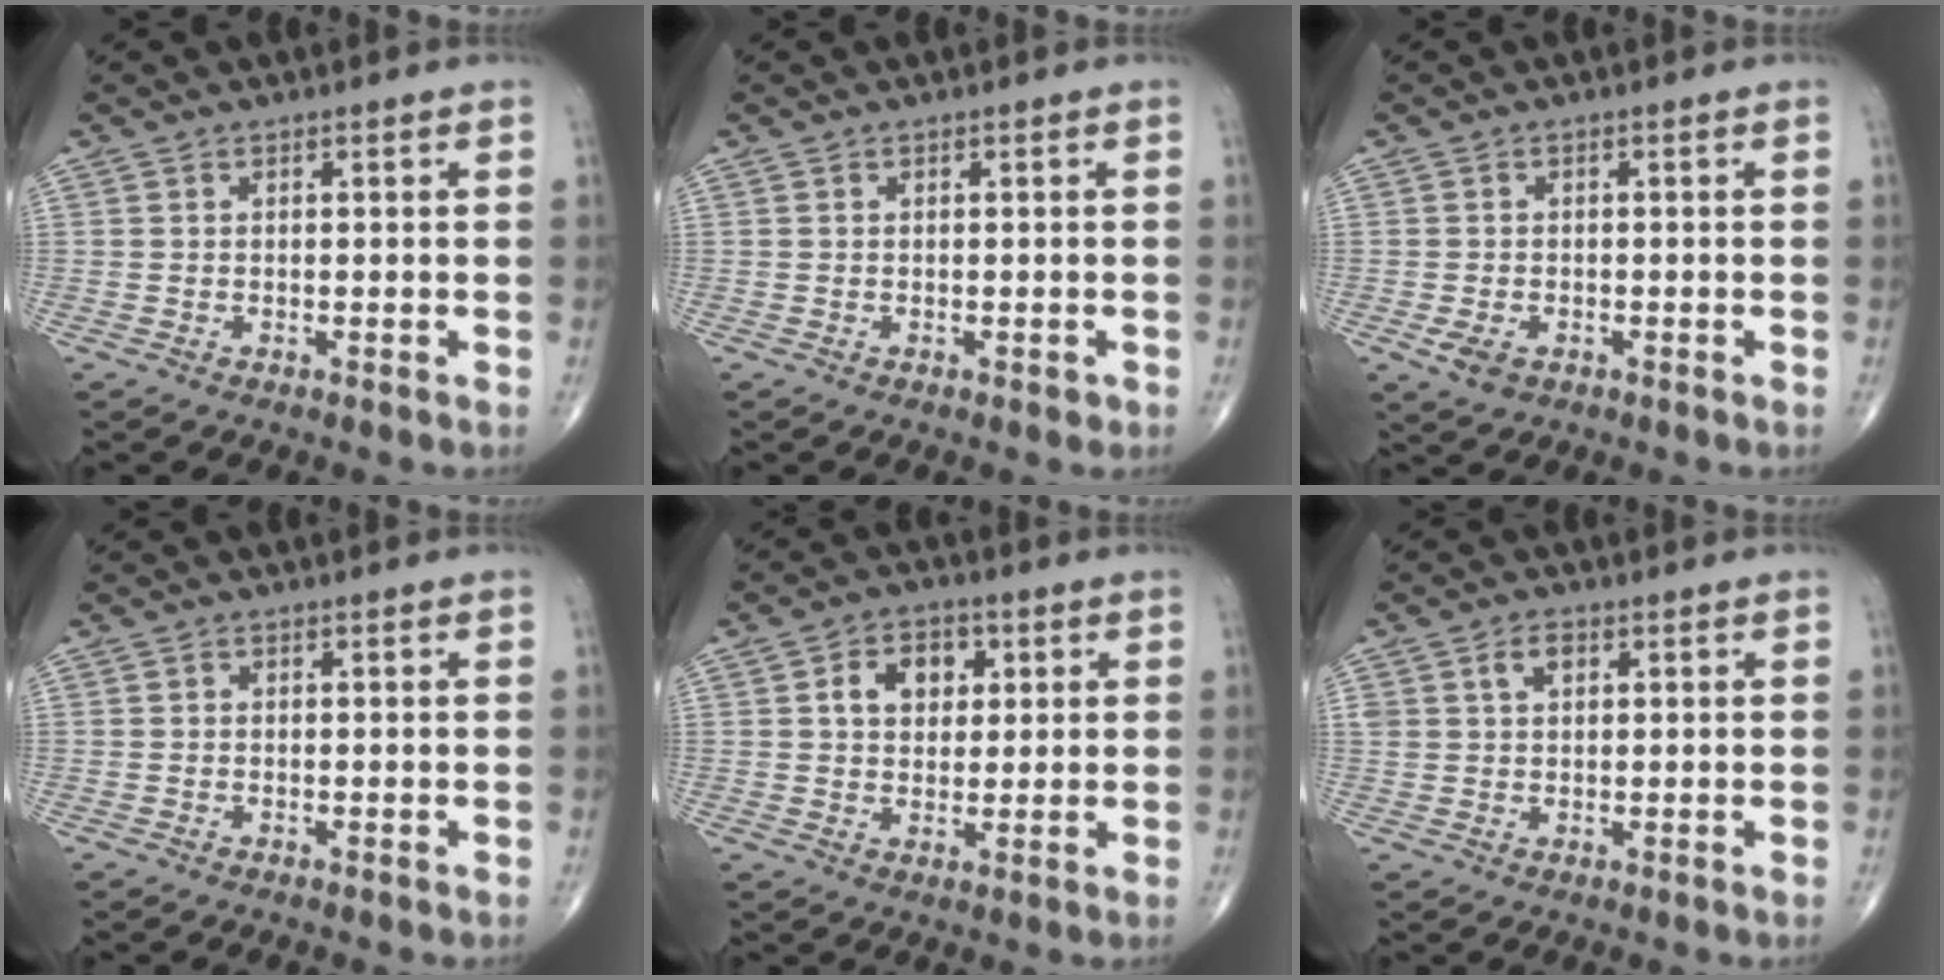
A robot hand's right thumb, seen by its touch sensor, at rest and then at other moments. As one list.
[{"total": 0.7, "force": [-0.3, 0.4, 0.5], "torque": [-0.001, 0.001, -0.003]}, {"total": 3.2, "force": [-1.3, 2.1, 2.1], "torque": [-0.040, 0.000, -0.018]}, {"total": 0.0}, {"total": 7.3, "force": [2.0, 5.3, 4.6], "torque": [-0.042, 0.002, 0.029]}, {"total": 3.2, "force": [1.3, 2.2, 2.0], "torque": [-0.031, 0.003, 0.025]}]